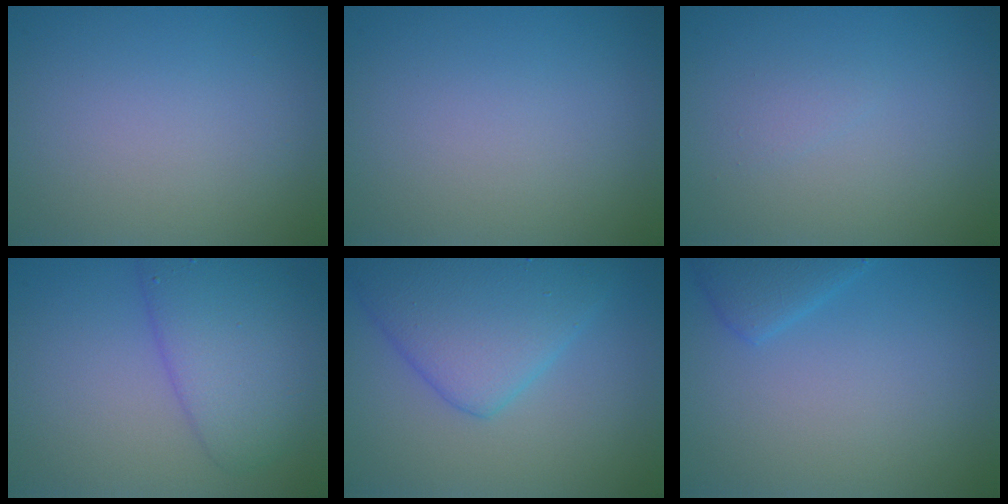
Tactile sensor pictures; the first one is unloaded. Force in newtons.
{"total": 0.0}
{"total": 0.7, "press": 0.7, "slide": 0.1}
{"total": 5.0, "press": 5.0, "slide": 0.1}
{"total": 6.7, "press": 6.7, "slide": 0.1}
{"total": 2.3, "press": 2.3, "slide": 0.1}